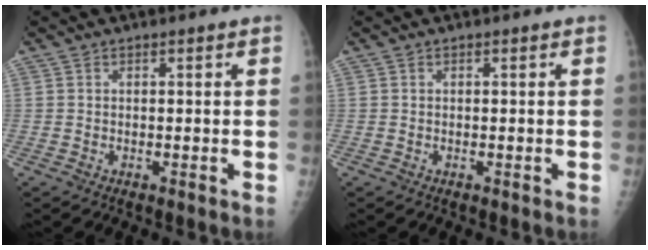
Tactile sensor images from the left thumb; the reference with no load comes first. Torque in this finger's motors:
{"motor_torque": [0.03, 0.03, 0.02, -0.02, 0.00]}